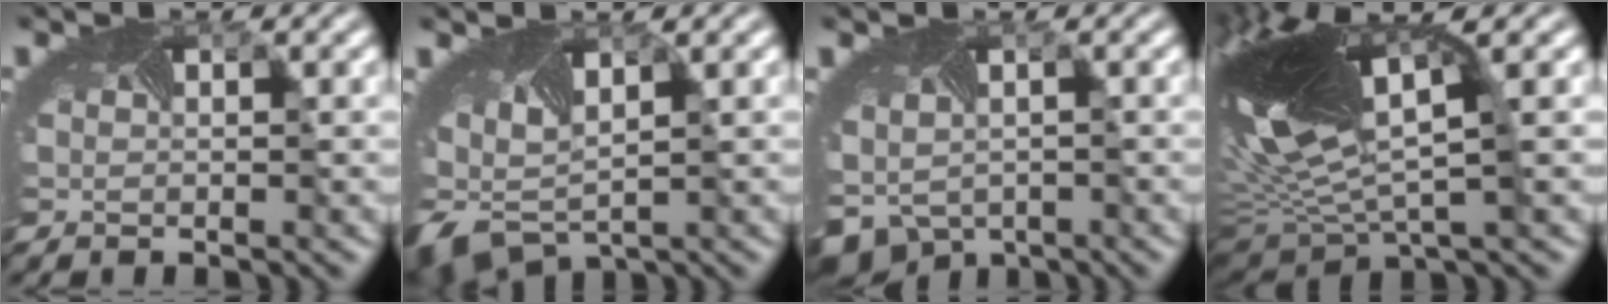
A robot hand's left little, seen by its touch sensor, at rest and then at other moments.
{"total": 6.6, "force": [-0.8, 3.3, 5.7], "torque": [-0.122, -0.038, -0.003]}
{"total": 5.0, "force": [-2.4, 3.7, 2.3], "torque": [-0.055, -0.046, -0.025]}
{"total": 10.9, "force": [1.7, 4.0, 10.0], "torque": [-0.246, -0.013, 0.034]}